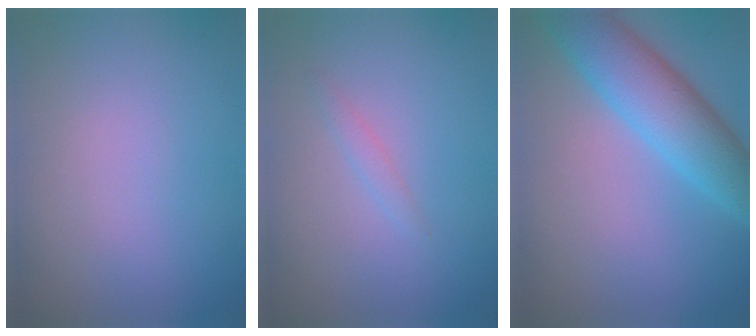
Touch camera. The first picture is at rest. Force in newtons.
{"total": 0.9, "press": 0.9, "slide": 0.1}
{"total": 7.0, "press": 7.0, "slide": 0.2}